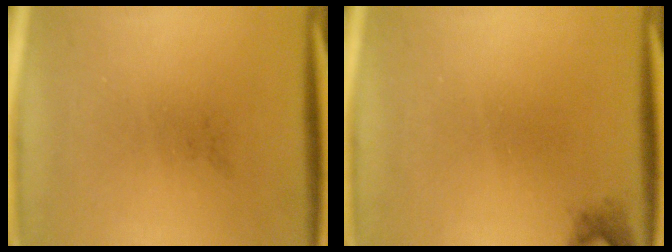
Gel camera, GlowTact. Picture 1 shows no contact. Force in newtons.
{"total": 1.1}